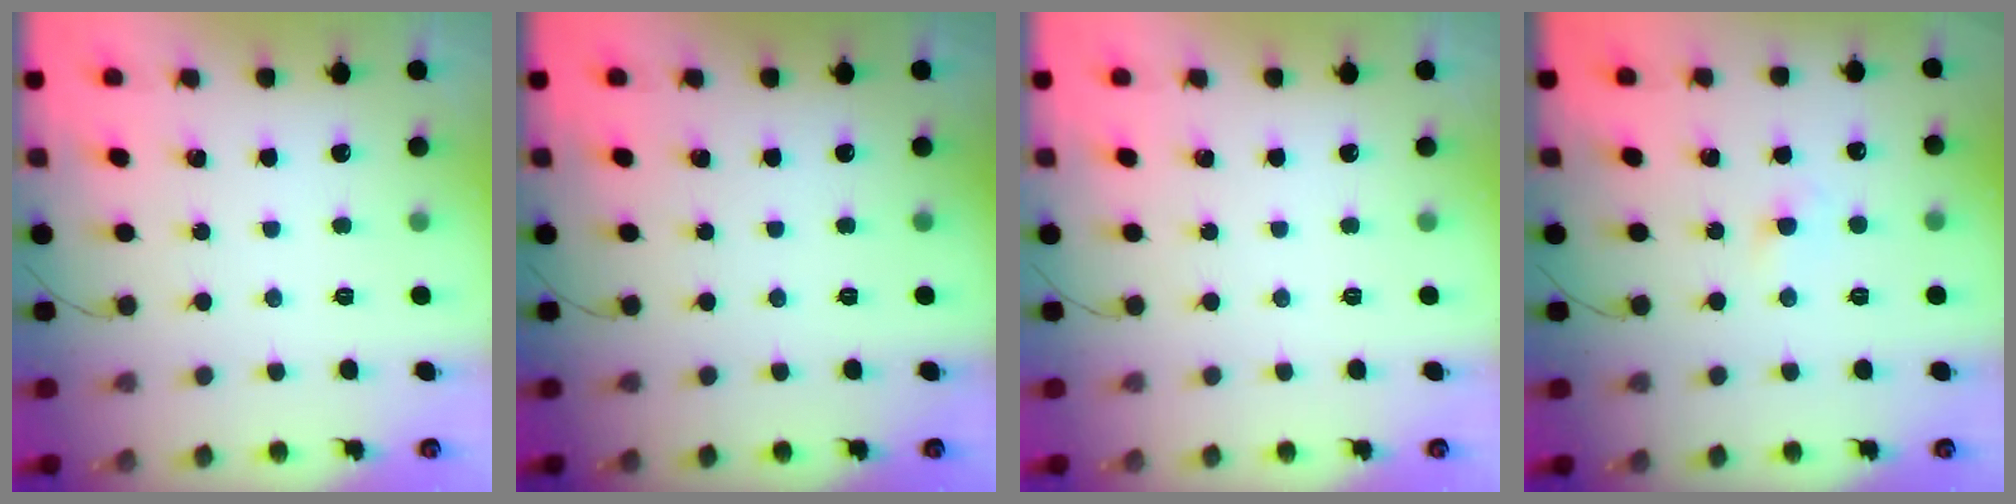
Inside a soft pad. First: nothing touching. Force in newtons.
{"total": 0.0}
{"total": 0.0}
{"total": 1.9, "press": 1.7, "slide": 0.8}